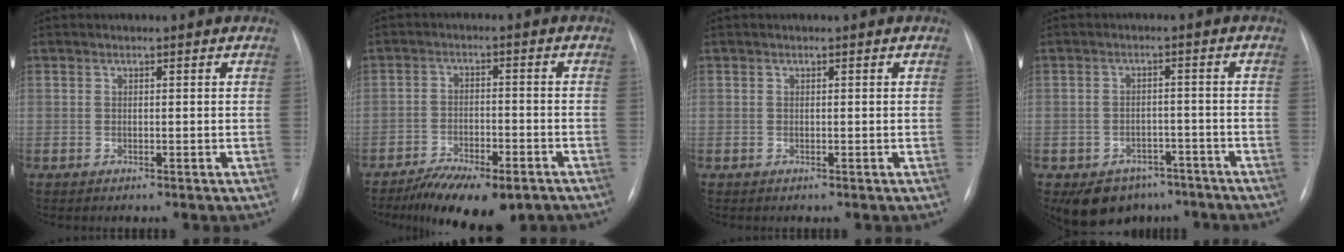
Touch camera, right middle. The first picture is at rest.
{"total": 11.4, "force": [-8.4, 3.9, 6.7], "torque": [-0.103, -0.010, -0.127]}
{"total": 0.0}
{"total": 8.1, "force": [-5.8, 5.3, 2.0], "torque": [-0.030, 0.010, -0.075]}